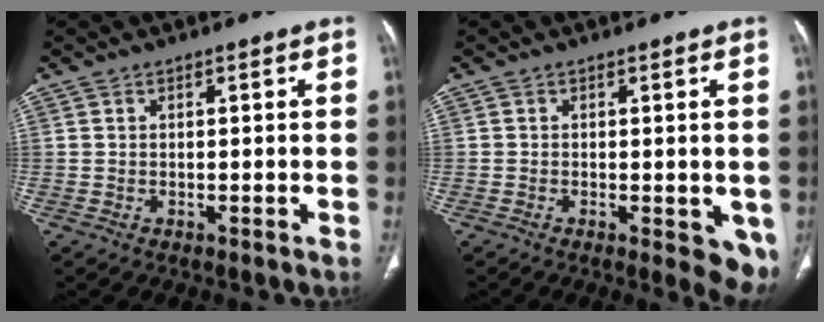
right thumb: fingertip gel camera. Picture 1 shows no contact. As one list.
[{"total": 6.3, "force": [-1.7, 2.5, 5.6], "torque": [-0.054, -0.012, -0.019]}]